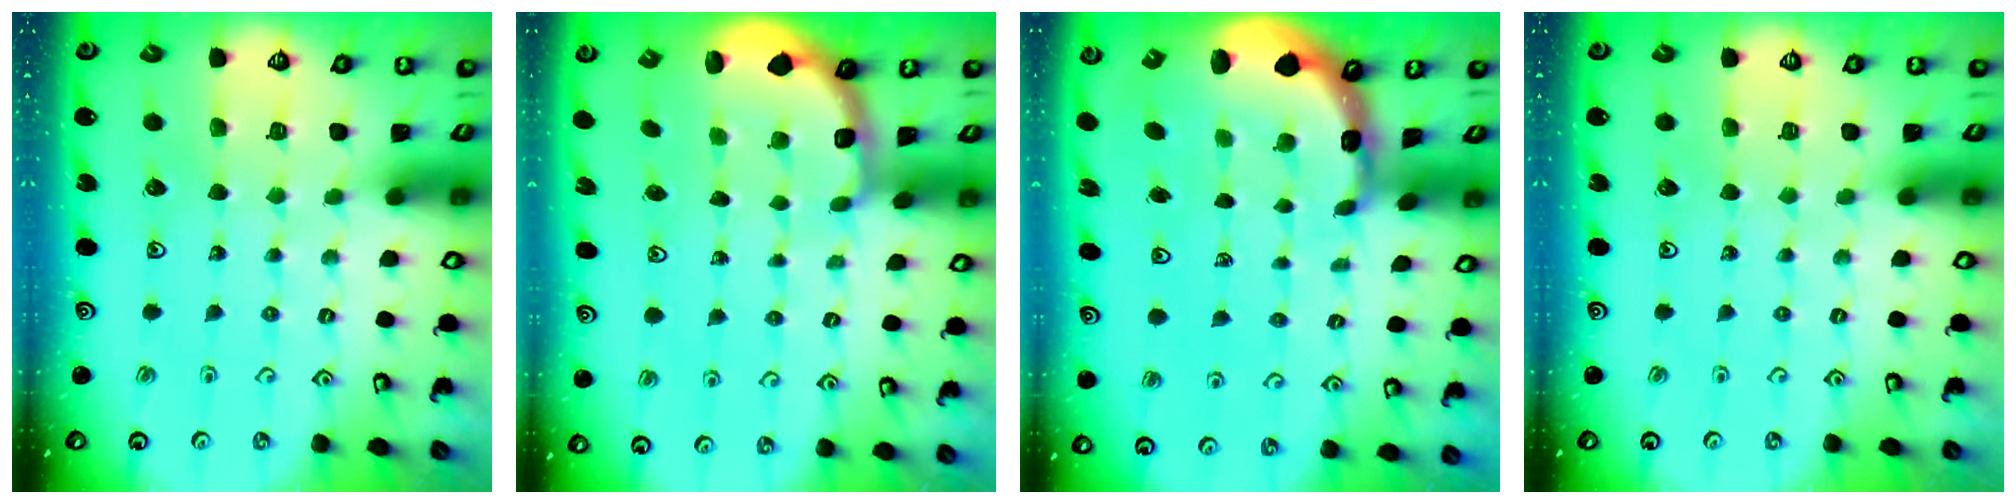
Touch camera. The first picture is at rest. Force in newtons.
{"total": 2.3, "press": 2.1, "slide": 1.0}
{"total": 2.2, "press": 2.0, "slide": 0.9}
{"total": 0.0}